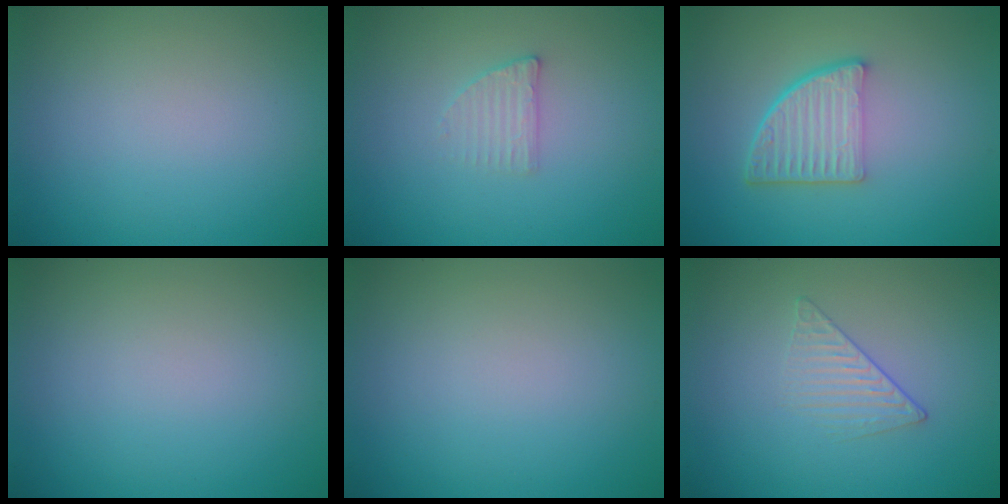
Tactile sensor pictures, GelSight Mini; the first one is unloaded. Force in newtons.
{"total": 1.6, "press": 1.5, "slide": 0.3}
{"total": 4.9, "press": 3.3, "slide": 3.6}
{"total": 0.0}
{"total": 0.0}
{"total": 1.5, "press": 0.7, "slide": 1.3}